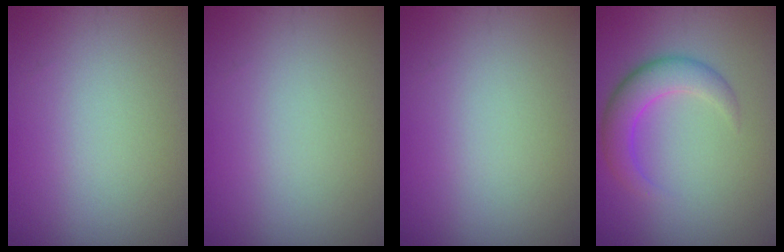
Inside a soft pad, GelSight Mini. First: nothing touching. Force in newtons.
{"total": 0.0}
{"total": 0.0}
{"total": 4.1, "press": 4.0, "slide": 0.1}